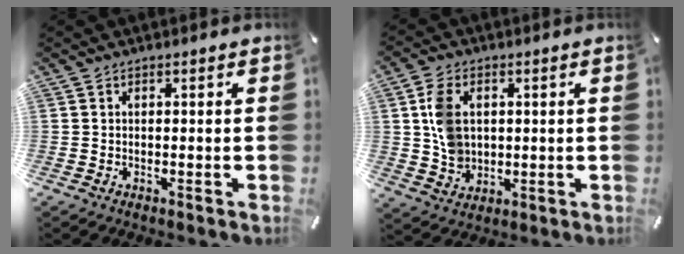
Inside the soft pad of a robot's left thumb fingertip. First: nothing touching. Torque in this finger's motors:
{"motor_torque": [1.30, 2.04, 0.79, -0.57, 0.43]}